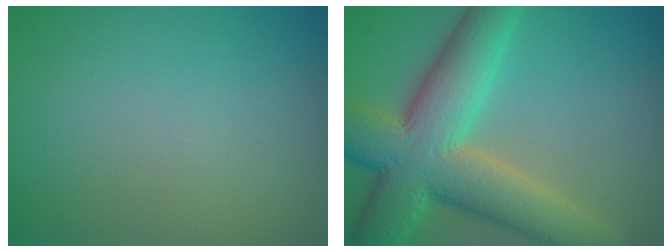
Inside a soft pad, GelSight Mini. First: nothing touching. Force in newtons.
{"total": 11.4, "press": 11.4, "slide": 0.7}